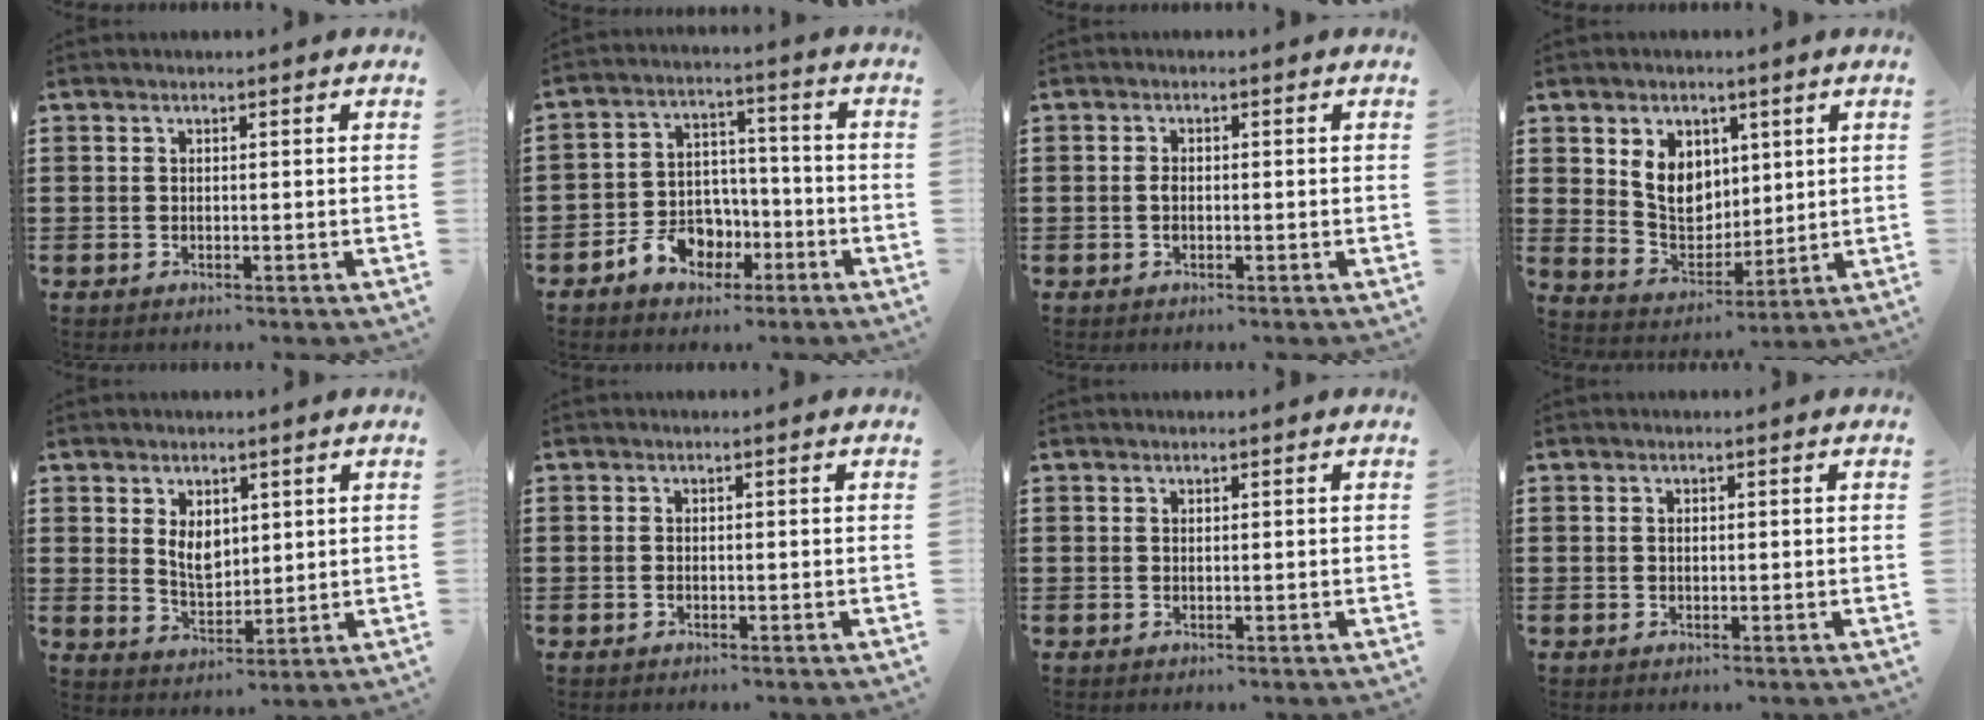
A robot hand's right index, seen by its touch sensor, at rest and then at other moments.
{"total": 7.4, "force": [-3.8, 5.7, 2.8], "torque": [-0.064, 0.030, -0.067]}
{"total": 1.3, "force": [-0.2, 0.7, 1.1], "torque": [-0.022, 0.001, -0.005]}
{"total": 7.0, "force": [2.4, 5.5, 3.5], "torque": [-0.073, 0.008, 0.044]}
{"total": 4.8, "force": [1.6, 3.2, 3.2], "torque": [-0.055, 0.002, 0.026]}
{"total": 0.6, "force": [-0.2, 0.3, 0.5], "torque": [-0.011, -0.001, -0.003]}
{"total": 0.0}
{"total": 0.7, "force": [0.0, 0.3, 0.6], "torque": [-0.012, 0.000, 0.000]}